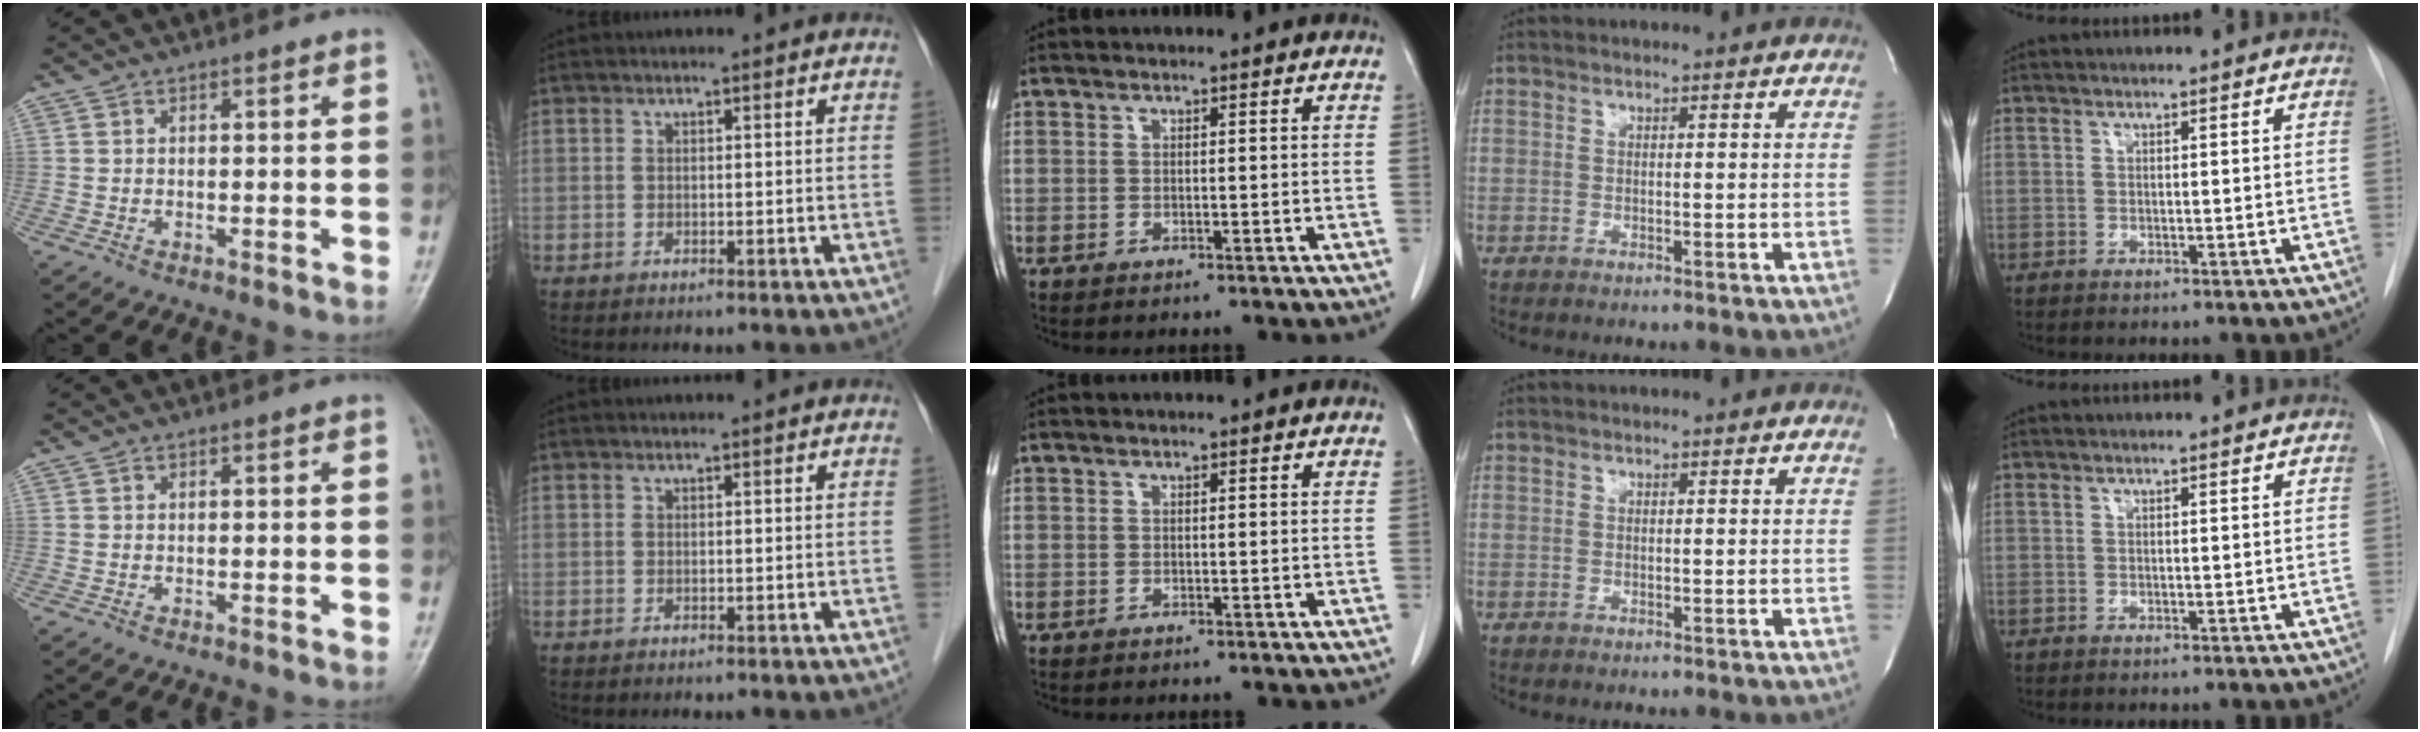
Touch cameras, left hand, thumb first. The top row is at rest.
{}